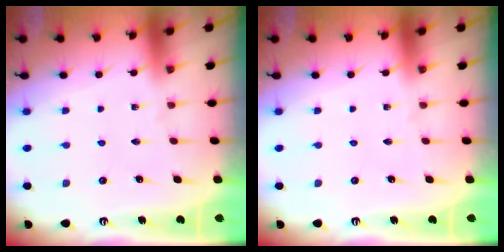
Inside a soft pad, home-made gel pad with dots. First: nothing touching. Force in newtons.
{"total": 0.0}